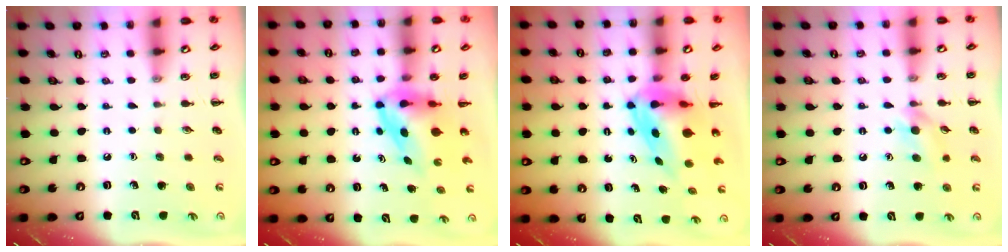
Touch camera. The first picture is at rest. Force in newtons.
{"total": 4.6, "press": 4.5, "slide": 1.1}
{"total": 7.0, "press": 6.7, "slide": 2.1}
{"total": 6.5, "press": 6.3, "slide": 1.8}